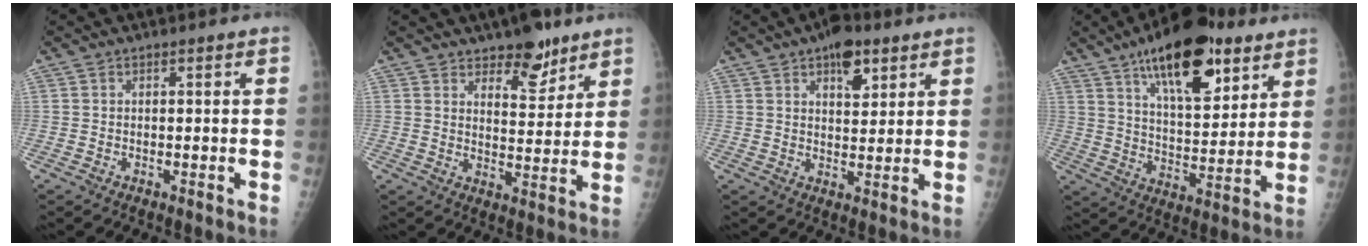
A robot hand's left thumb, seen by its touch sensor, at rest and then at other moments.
{"total": 8.2, "force": [5.9, 3.6, 4.4], "torque": [-0.032, -0.041, 0.090]}
{"total": 7.3, "force": [4.1, 3.6, 4.8], "torque": [-0.045, -0.018, 0.057]}
{"total": 20.2, "force": [11.6, 8.5, 14.2], "torque": [-0.184, -0.049, 0.186]}